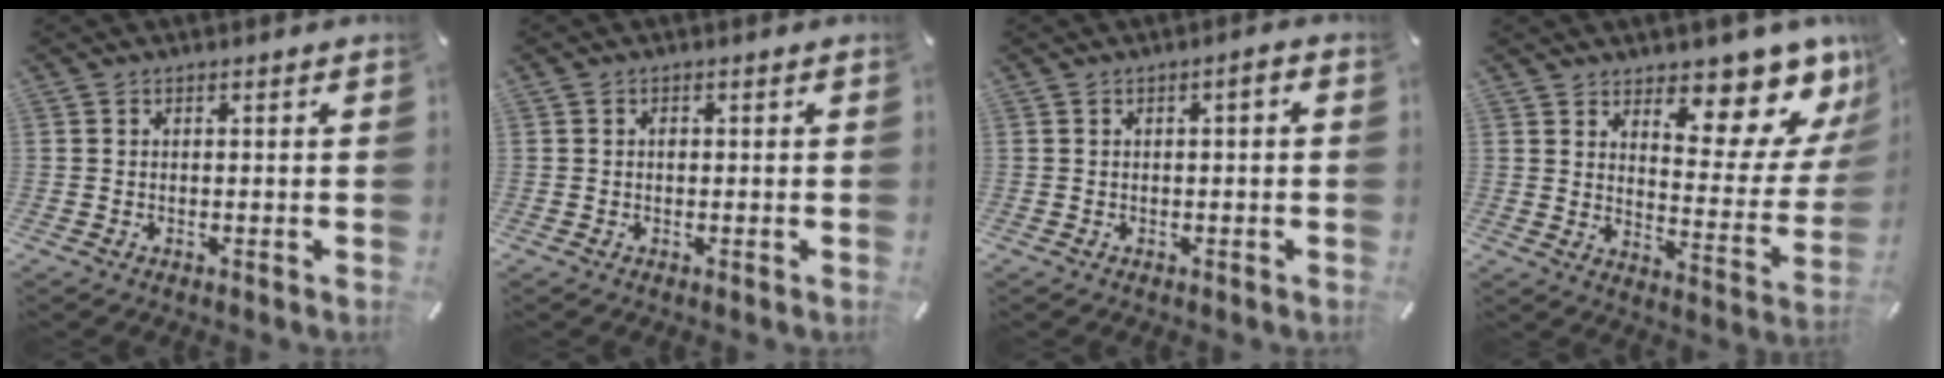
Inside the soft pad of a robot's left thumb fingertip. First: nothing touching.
{"total": 0.8, "force": [0.0, 0.6, 0.6], "torque": [-0.014, 0.002, -0.001]}
{"total": 1.9, "force": [-0.5, 0.5, 1.7], "torque": [-0.030, 0.005, -0.011]}
{"total": 12.8, "force": [10.2, 4.6, 6.2], "torque": [-0.054, -0.110, 0.163]}